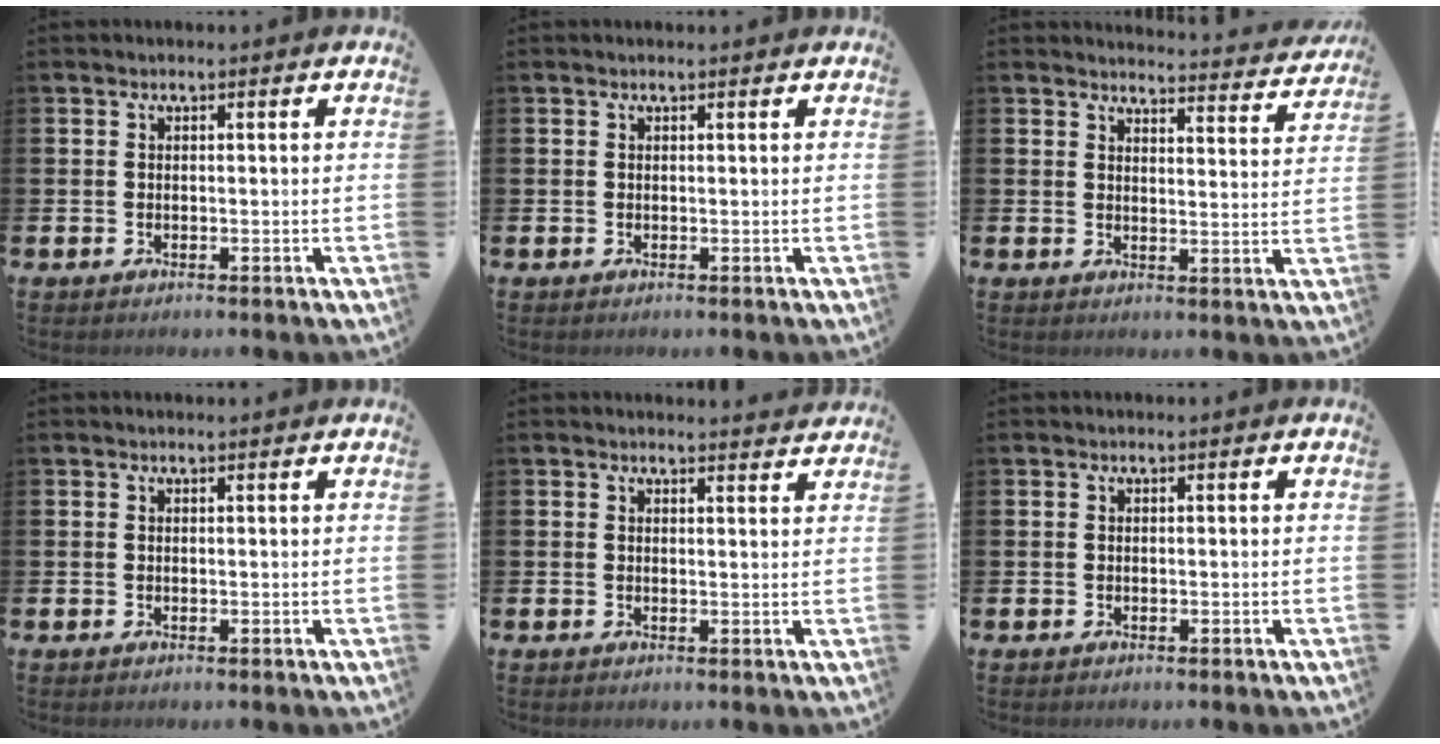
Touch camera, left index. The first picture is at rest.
{"total": 0.0}
{"total": 3.6, "force": [3.6, 0.2, 0.4], "torque": [0.000, -0.038, 0.056]}
{"total": 0.0}
{"total": 1.9, "force": [1.9, 0.1, 0.0], "torque": [0.009, -0.014, 0.031]}
{"total": 0.0}